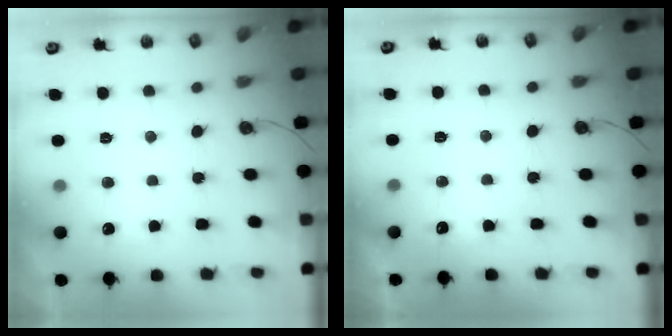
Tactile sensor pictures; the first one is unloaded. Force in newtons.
{"total": 3.4, "press": 3.4, "slide": 0.3}